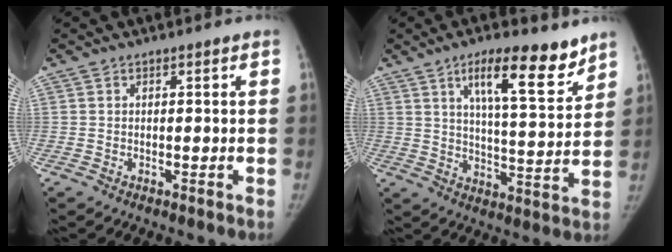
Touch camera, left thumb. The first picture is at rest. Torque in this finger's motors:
{"motor_torque": [0.56, 0.01, 1.00, -0.98, 0.34]}